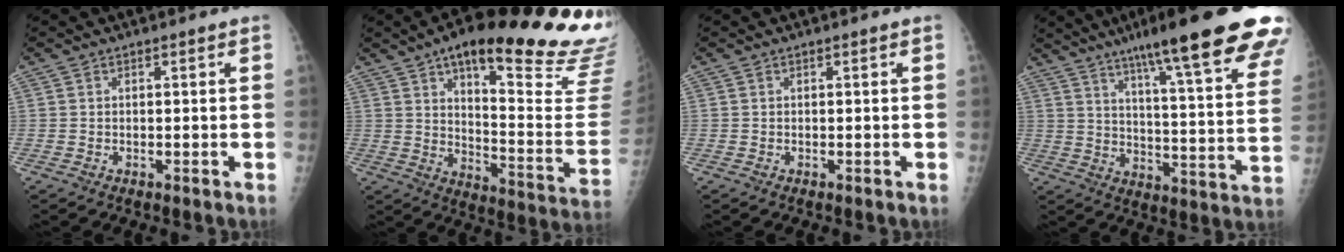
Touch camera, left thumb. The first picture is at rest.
{"total": 31.5, "force": [20.2, 7.4, 23.0], "torque": [-0.247, -0.079, 0.276]}
{"total": 0.0}
{"total": 27.8, "force": [19.0, 3.5, 20.1], "torque": [-0.262, -0.065, 0.261]}